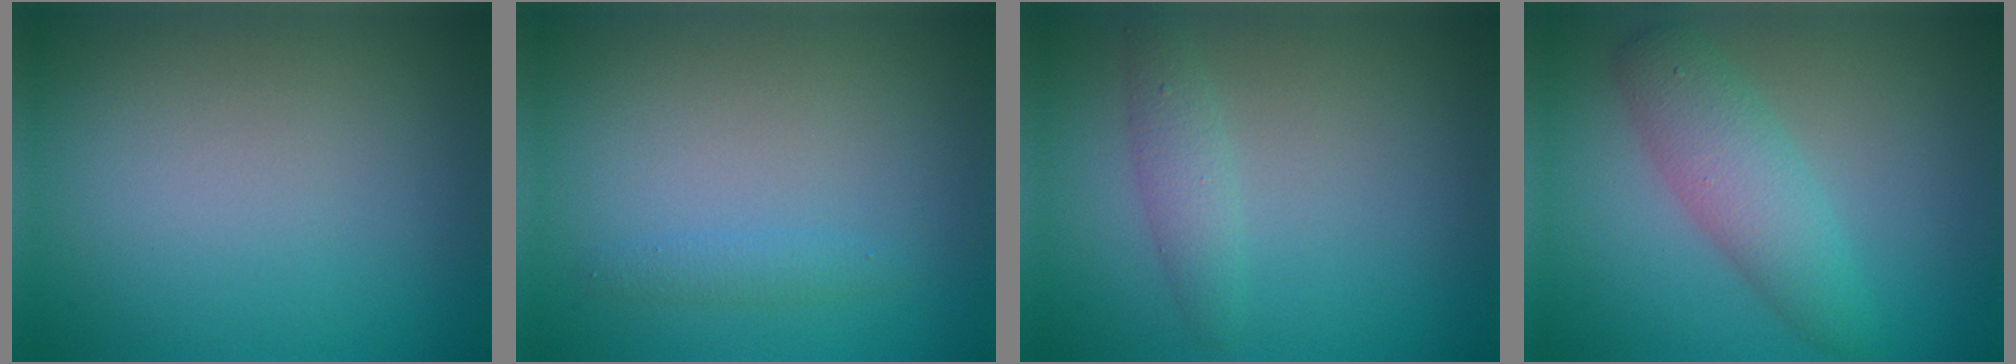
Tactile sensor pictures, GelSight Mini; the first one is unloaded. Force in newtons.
{"total": 1.1, "press": 1.1, "slide": 0.1}
{"total": 1.7, "press": 1.7, "slide": 0.1}
{"total": 3.9, "press": 3.9, "slide": 0.0}